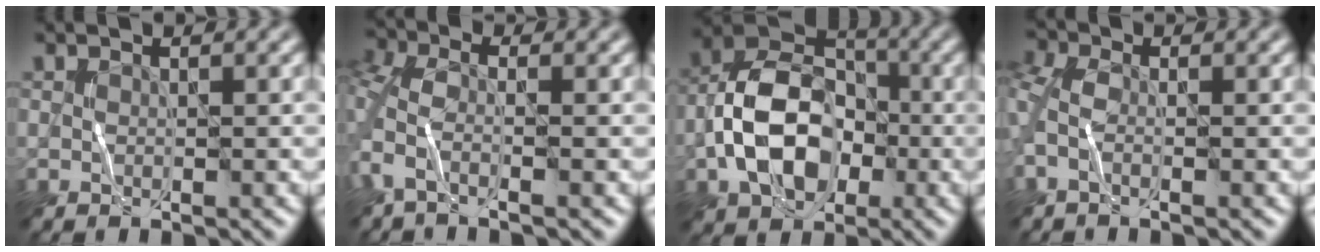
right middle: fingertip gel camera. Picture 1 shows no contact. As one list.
[{"total": 3.3, "force": [-1.1, 1.2, 2.8], "torque": [-0.078, -0.004, -0.032]}, {"total": 9.0, "force": [-2.2, 6.2, 6.2], "torque": [-0.115, 0.016, -0.049]}, {"total": 3.0, "force": [-0.1, 1.7, 2.4], "torque": [-0.052, 0.010, -0.007]}]